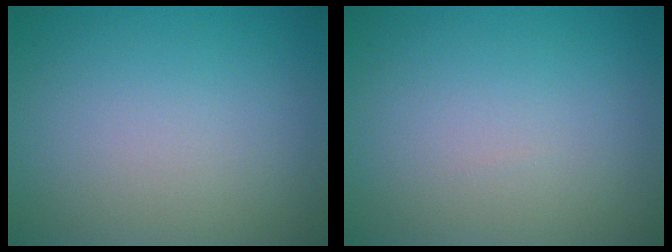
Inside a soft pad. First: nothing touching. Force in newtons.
{"total": 0.0}